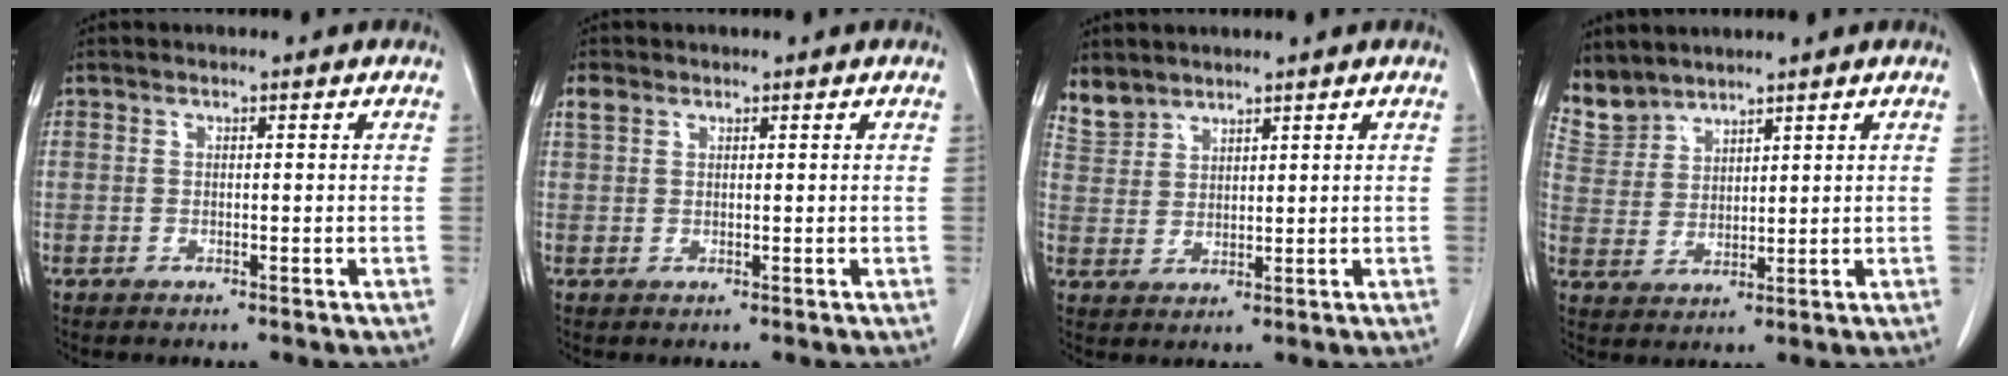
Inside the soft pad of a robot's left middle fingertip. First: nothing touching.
{"total": 1.7, "force": [1.1, 1.0, 0.7], "torque": [-0.017, 0.011, 0.024]}
{"total": 3.8, "force": [3.5, 1.5, -0.1], "torque": [0.001, 0.007, 0.077]}
{"total": 5.7, "force": [5.4, 1.8, -0.3], "torque": [-0.002, 0.003, 0.125]}